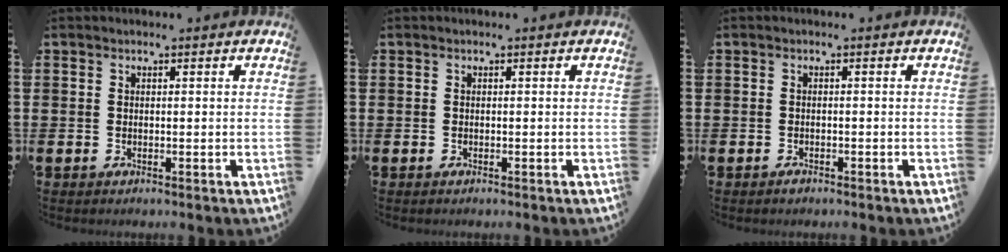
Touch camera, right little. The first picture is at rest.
{"total": 0.0}
{"total": 0.5, "force": [-0.4, 0.2, 0.2], "torque": [0.002, -0.003, -0.010]}